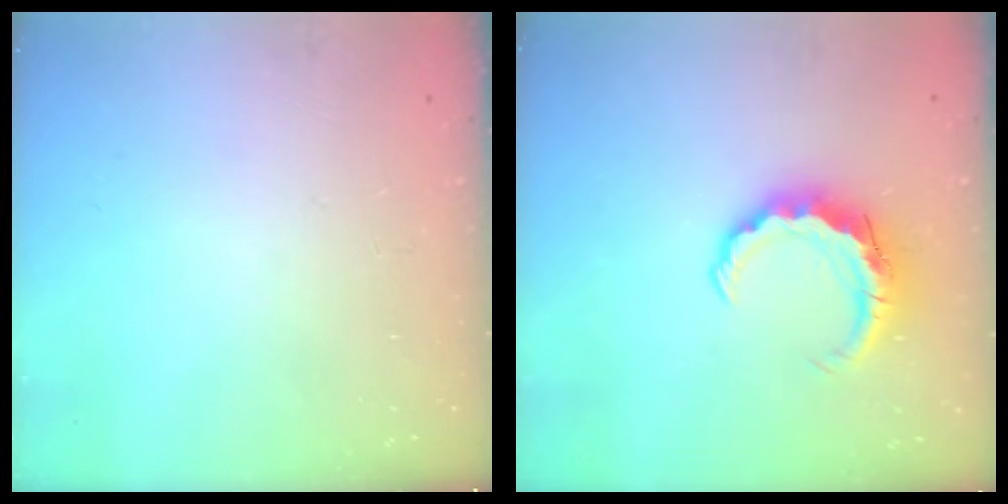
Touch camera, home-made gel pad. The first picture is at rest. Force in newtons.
{"total": 6.7, "press": 6.7, "slide": 0.6}